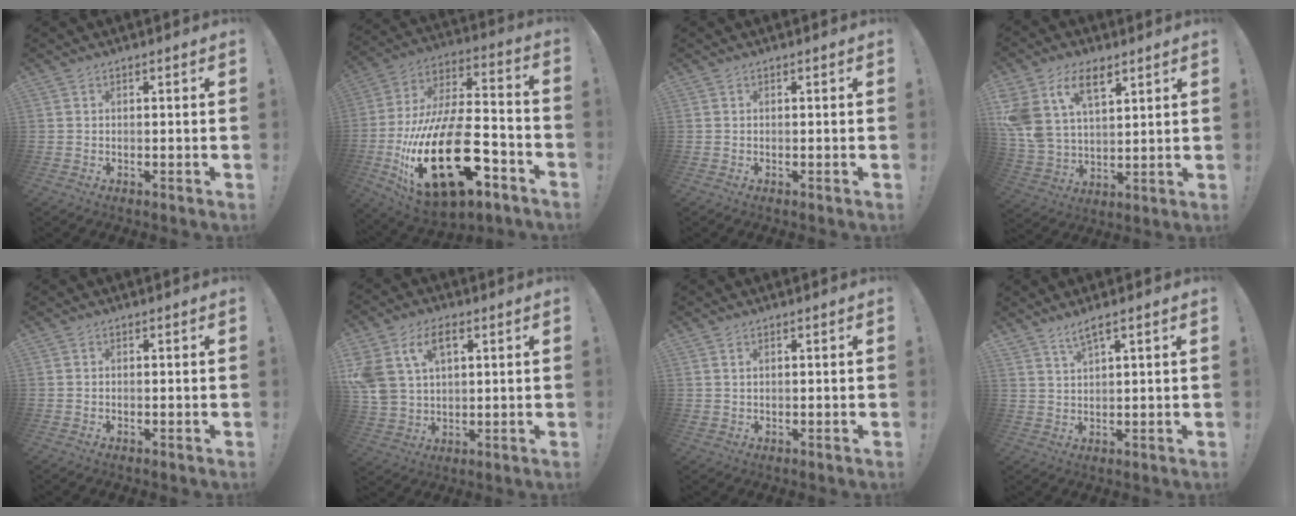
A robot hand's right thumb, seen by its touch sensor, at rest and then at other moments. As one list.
[{"total": 32.0, "force": [-10.4, 16.0, 25.6], "torque": [-0.488, 0.058, -0.154]}, {"total": 0.0}, {"total": 14.1, "force": [8.1, 8.1, 8.3], "torque": [-0.185, -0.039, 0.152]}, {"total": 0.0}, {"total": 12.4, "force": [5.5, 8.3, 7.4], "torque": [-0.164, -0.009, 0.107]}, {"total": 1.2, "force": [0.7, 0.6, 0.7], "torque": [-0.015, 0.001, 0.012]}, {"total": 3.9, "force": [2.9, 0.3, 2.6], "torque": [-0.047, -0.015, 0.049]}]